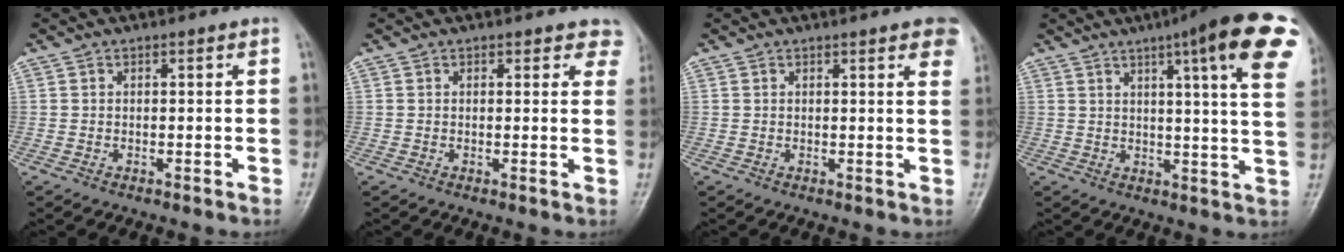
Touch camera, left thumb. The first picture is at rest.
{"total": 4.6, "force": [3.6, 2.3, 1.6], "torque": [0.025, -0.012, 0.028]}
{"total": 7.0, "force": [4.4, 1.6, 5.2], "torque": [-0.044, -0.006, 0.041]}
{"total": 20.8, "force": [10.6, 2.5, 17.7], "torque": [-0.225, -0.029, 0.126]}